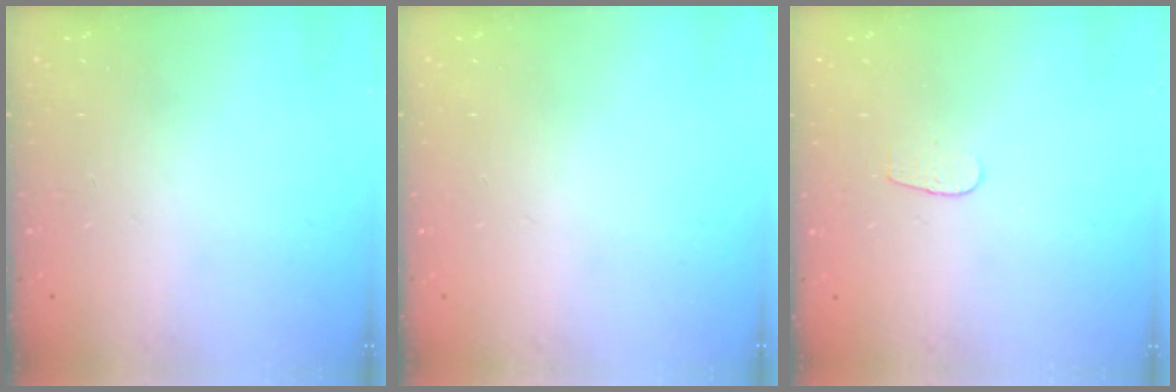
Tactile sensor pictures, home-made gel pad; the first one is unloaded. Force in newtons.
{"total": 0.0}
{"total": 3.7, "press": 3.6, "slide": 0.4}